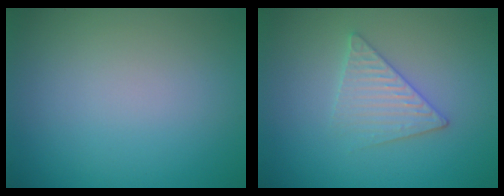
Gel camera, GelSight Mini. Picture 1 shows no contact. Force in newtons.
{"total": 3.0, "press": 3.0, "slide": 0.3}